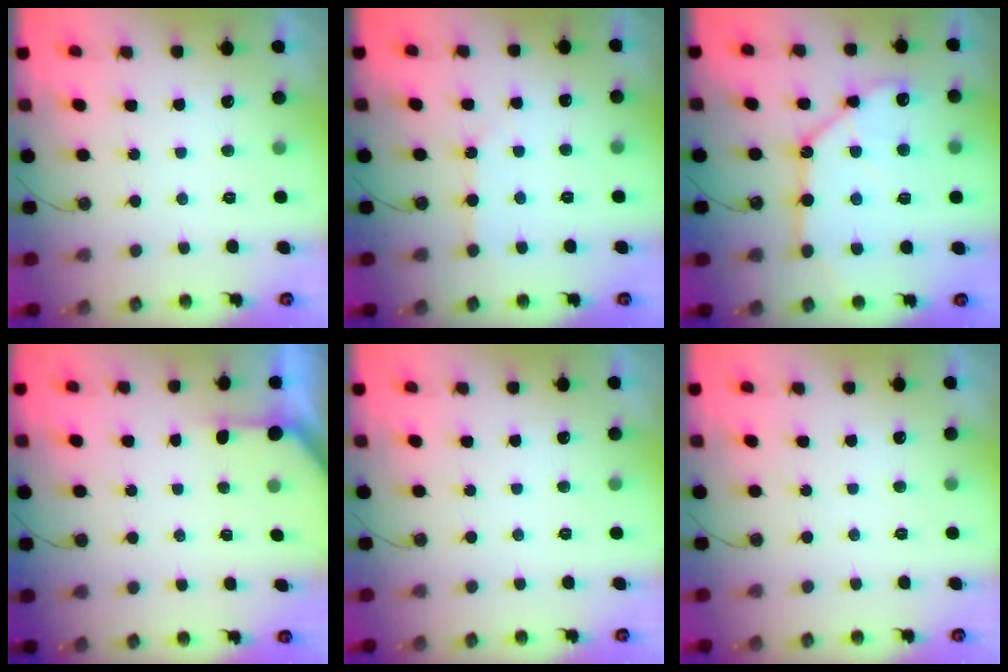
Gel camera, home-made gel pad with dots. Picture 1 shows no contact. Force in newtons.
{"total": 2.1, "press": 2.0, "slide": 0.3}
{"total": 14.1, "press": 14.0, "slide": 1.8}
{"total": 1.7, "press": 1.7, "slide": 0.2}
{"total": 0.0}
{"total": 0.0}